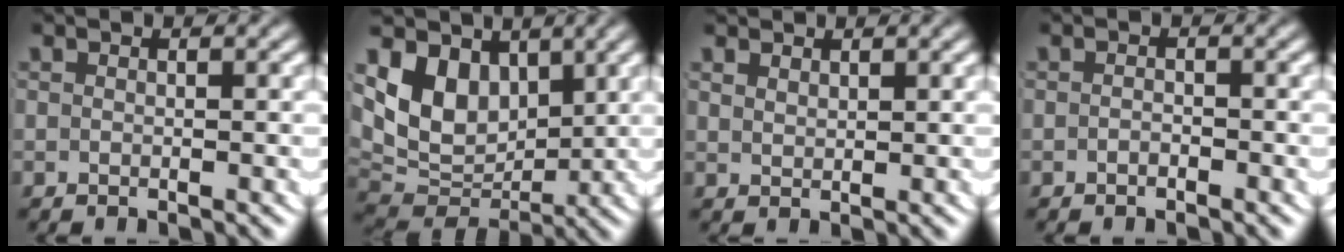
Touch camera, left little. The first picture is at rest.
{"total": 10.0, "force": [0.9, 8.2, 5.7], "torque": [-0.128, -0.028, 0.027]}
{"total": 1.2, "force": [1.2, 0.1, 0.3], "torque": [-0.004, -0.008, 0.030]}
{"total": 0.7, "force": [-0.7, 0.1, 0.2], "torque": [-0.006, -0.003, -0.012]}